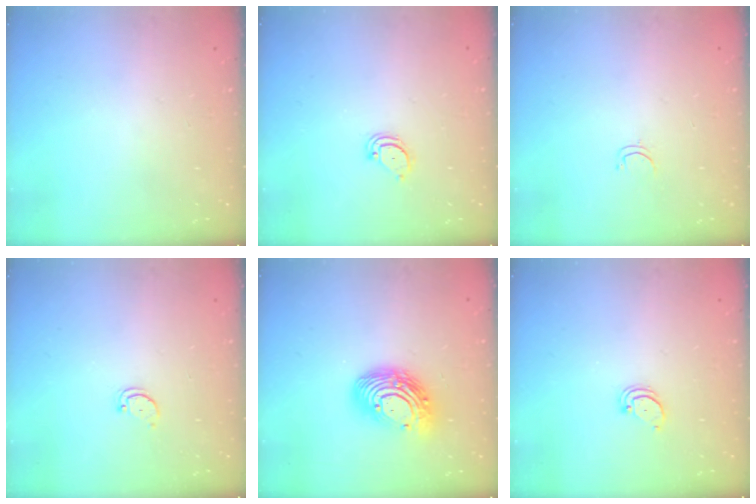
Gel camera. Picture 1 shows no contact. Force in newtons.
{"total": 2.6, "press": 2.6, "slide": 0.2}
{"total": 3.3, "press": 3.2, "slide": 0.2}
{"total": 2.5, "press": 2.4, "slide": 0.4}
{"total": 14.0, "press": 14.0, "slide": 1.1}
{"total": 2.0, "press": 2.0, "slide": 0.2}